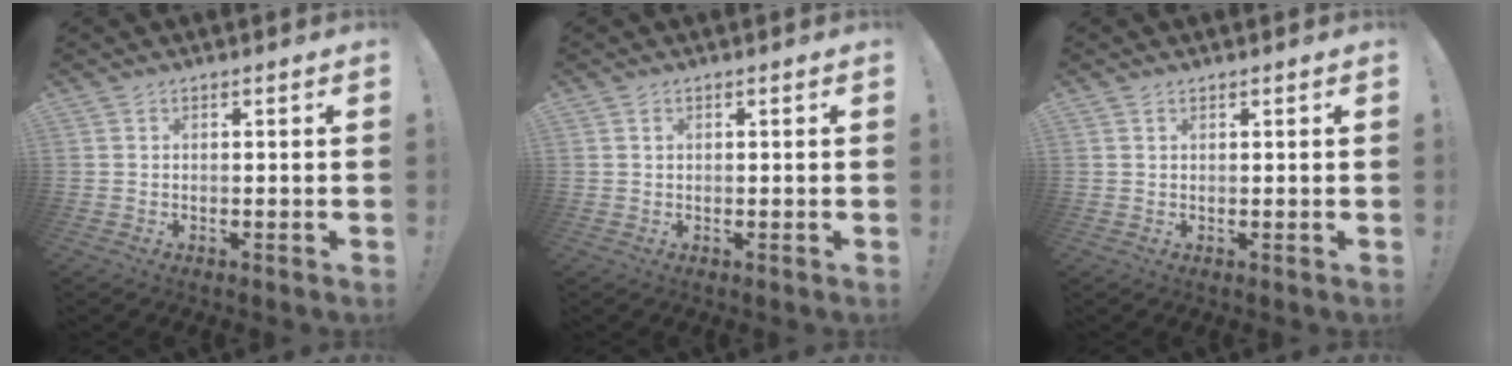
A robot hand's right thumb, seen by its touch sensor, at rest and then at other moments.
{"total": 0.8, "force": [0.4, 0.6, 0.4], "torque": [-0.002, 0.000, 0.006]}
{"total": 0.6, "force": [0.5, 0.3, 0.1], "torque": [-0.003, 0.000, 0.011]}